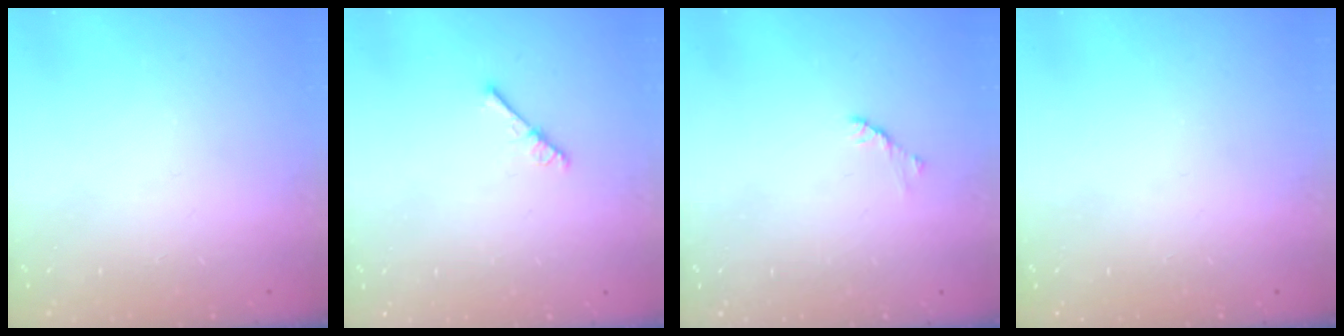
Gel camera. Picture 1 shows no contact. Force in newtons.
{"total": 2.6, "press": 2.6, "slide": 0.3}
{"total": 1.7, "press": 1.6, "slide": 0.4}
{"total": 0.0}